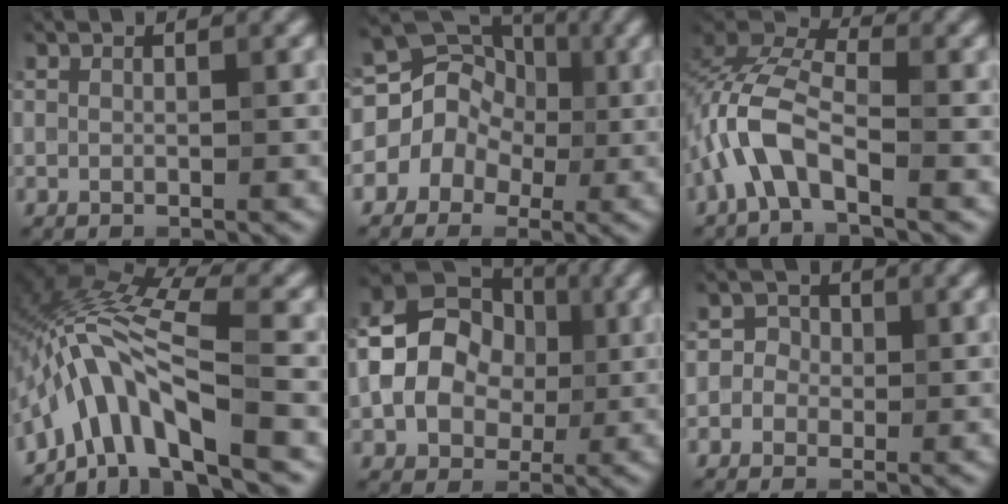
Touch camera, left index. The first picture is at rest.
{"total": 8.0, "force": [-0.5, 7.3, 3.1], "torque": [-0.026, 0.049, -0.057]}
{"total": 6.1, "force": [-2.5, 2.7, 4.9], "torque": [-0.107, 0.015, -0.055]}
{"total": 8.1, "force": [-4.4, 2.2, 6.4], "torque": [-0.107, 0.014, -0.088]}
{"total": 9.4, "force": [-0.3, 7.6, 5.6], "torque": [-0.087, 0.009, -0.022]}
{"total": 2.5, "force": [-0.1, 2.4, 0.6], "torque": [0.021, 0.006, -0.025]}